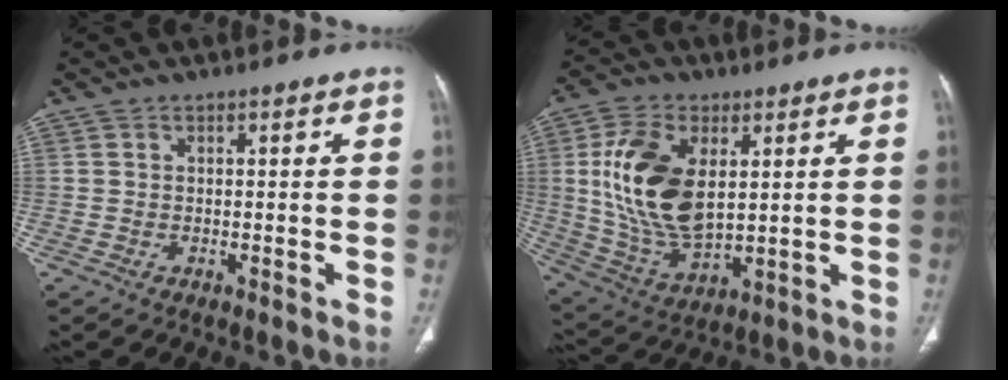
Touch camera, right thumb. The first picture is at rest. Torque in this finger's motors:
{"motor_torque": [-0.29, 0.95, 1.53, 0.13, 0.50]}